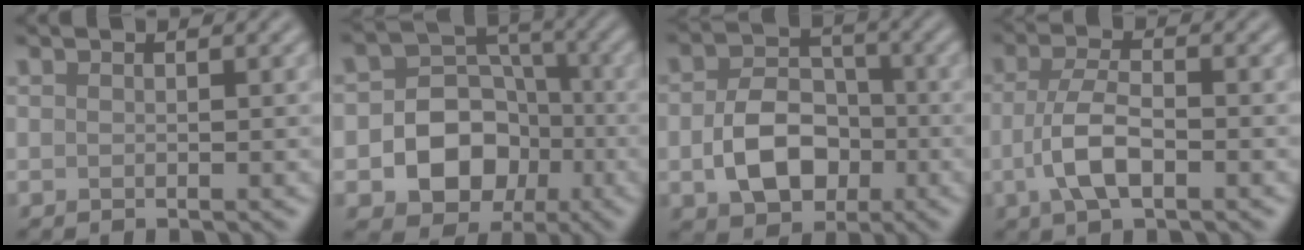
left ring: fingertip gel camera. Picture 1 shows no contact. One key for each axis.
{"total": 8.0, "fx": -2.3, "fy": 6.6, "fz": 4.0, "tx": -0.040, "ty": 0.003, "tz": -0.060}
{"total": 6.4, "fx": -1.5, "fy": 4.7, "fz": 4.2, "tx": -0.080, "ty": -0.007, "tz": -0.021}
{"total": 4.4, "fx": -1.2, "fy": 1.9, "fz": 3.8, "tx": -0.081, "ty": 0.001, "tz": -0.028}